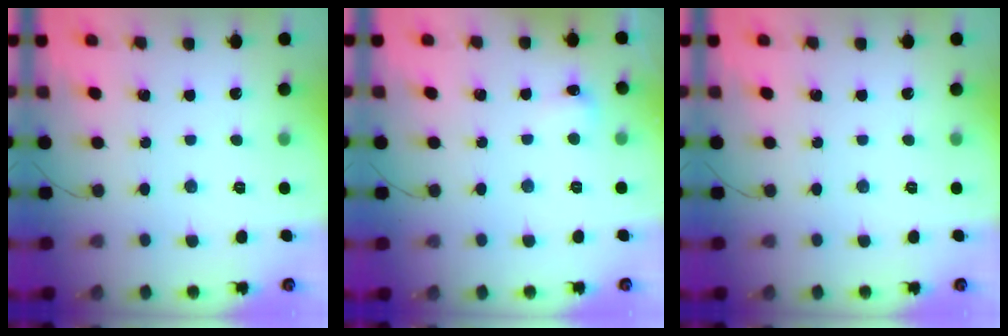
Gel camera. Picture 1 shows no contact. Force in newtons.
{"total": 4.8, "press": 4.5, "slide": 1.4}
{"total": 0.0}